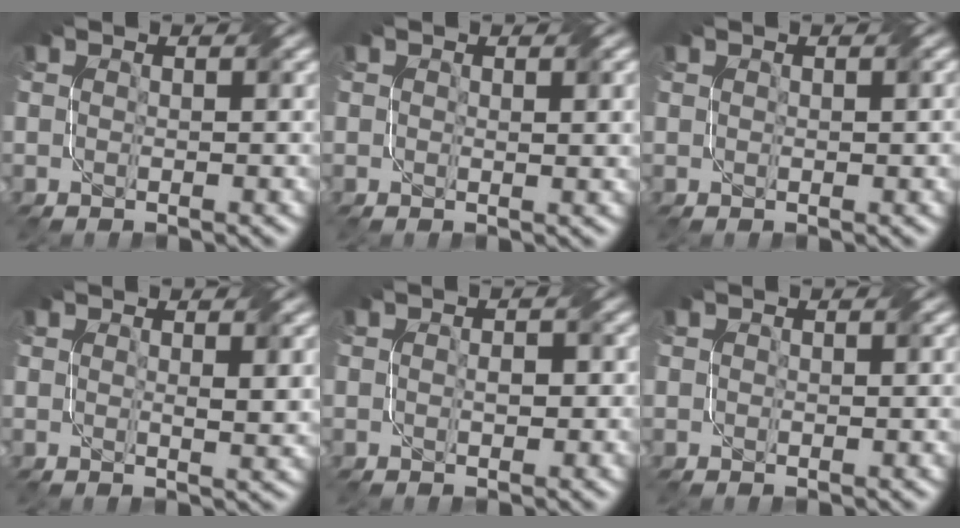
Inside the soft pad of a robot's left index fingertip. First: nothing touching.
{"total": 1.7, "force": [0.7, 0.7, 1.4], "torque": [-0.014, -0.001, 0.014]}
{"total": 0.9, "force": [0.3, 0.5, 0.7], "torque": [-0.010, 0.003, 0.009]}
{"total": 2.1, "force": [0.8, 0.5, 1.9], "torque": [-0.026, -0.002, 0.017]}
{"total": 1.2, "force": [-0.2, 0.8, 1.0], "torque": [-0.012, 0.003, -0.003]}
{"total": 0.7, "force": [0.3, 0.5, 0.4], "torque": [-0.006, 0.000, 0.006]}